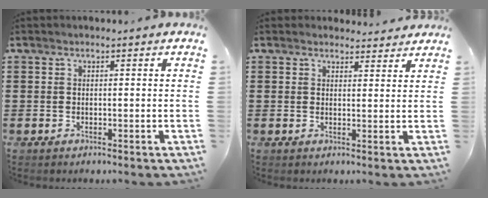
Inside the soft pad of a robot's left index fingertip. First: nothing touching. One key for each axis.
{"total": 2.4, "fx": 2.3, "fy": 0.7, "fz": 0.2, "tx": -0.003, "ty": -0.005, "tz": 0.042}